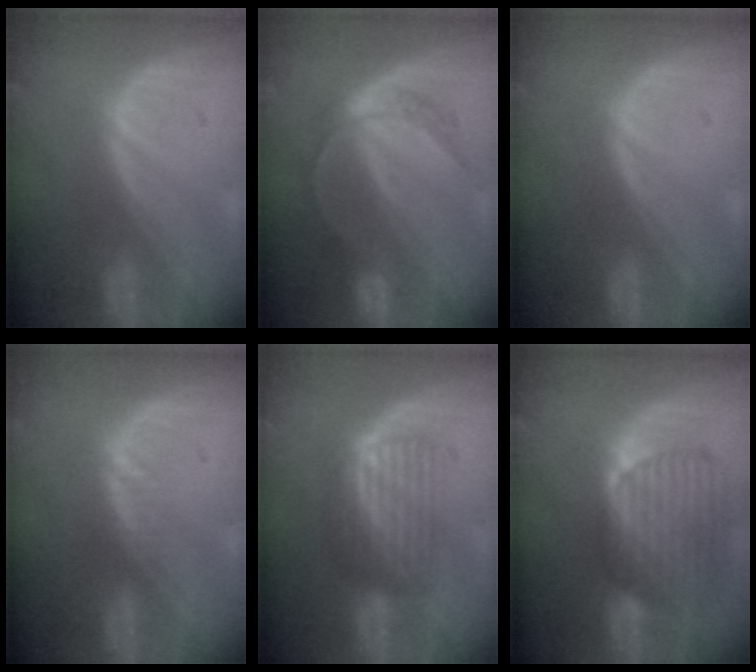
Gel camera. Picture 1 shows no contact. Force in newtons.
{"total": 5.4, "press": 5.4, "slide": 0.3}
{"total": 0.0}
{"total": 1.6, "press": 1.6, "slide": 0.1}
{"total": 5.8, "press": 5.6, "slide": 1.7}
{"total": 9.8, "press": 8.5, "slide": 4.8}